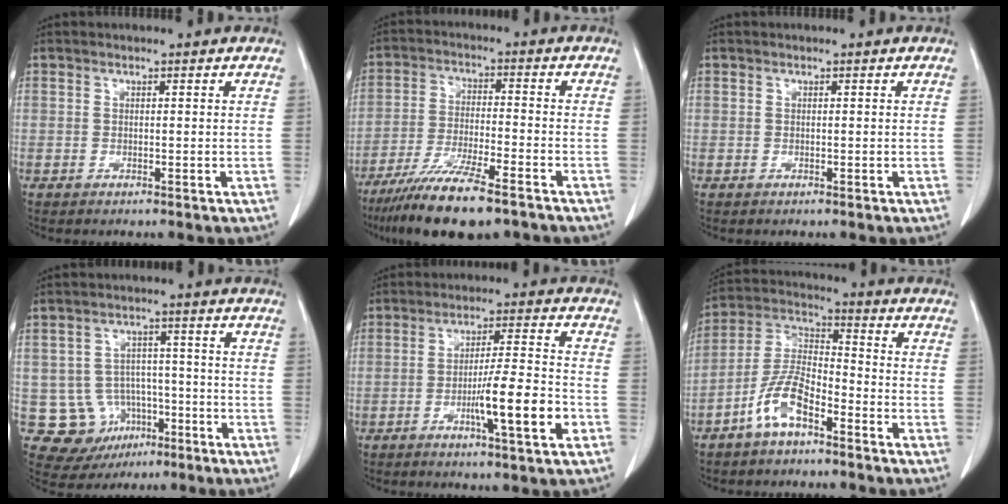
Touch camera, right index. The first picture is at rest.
{"total": 13.1, "force": [-9.8, 1.7, 8.6], "torque": [-0.158, -0.034, -0.166]}
{"total": 0.0}
{"total": 9.3, "force": [-3.0, 8.5, 2.1], "torque": [-0.044, 0.019, -0.033]}
{"total": 9.8, "force": [-3.6, 0.2, 9.1], "torque": [-0.150, -0.006, -0.060]}
{"total": 8.7, "force": [-5.2, 2.9, 6.4], "torque": [-0.146, 0.010, -0.106]}